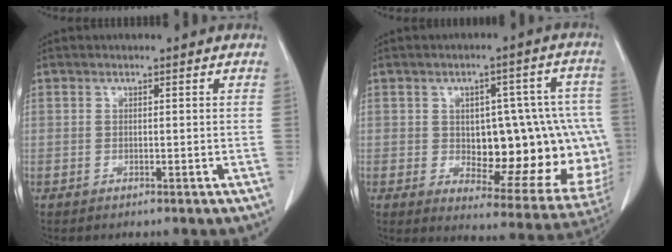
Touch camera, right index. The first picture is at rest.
{"total": 20.4, "force": [-0.8, 9.0, 18.3], "torque": [-0.175, 0.029, 0.019]}